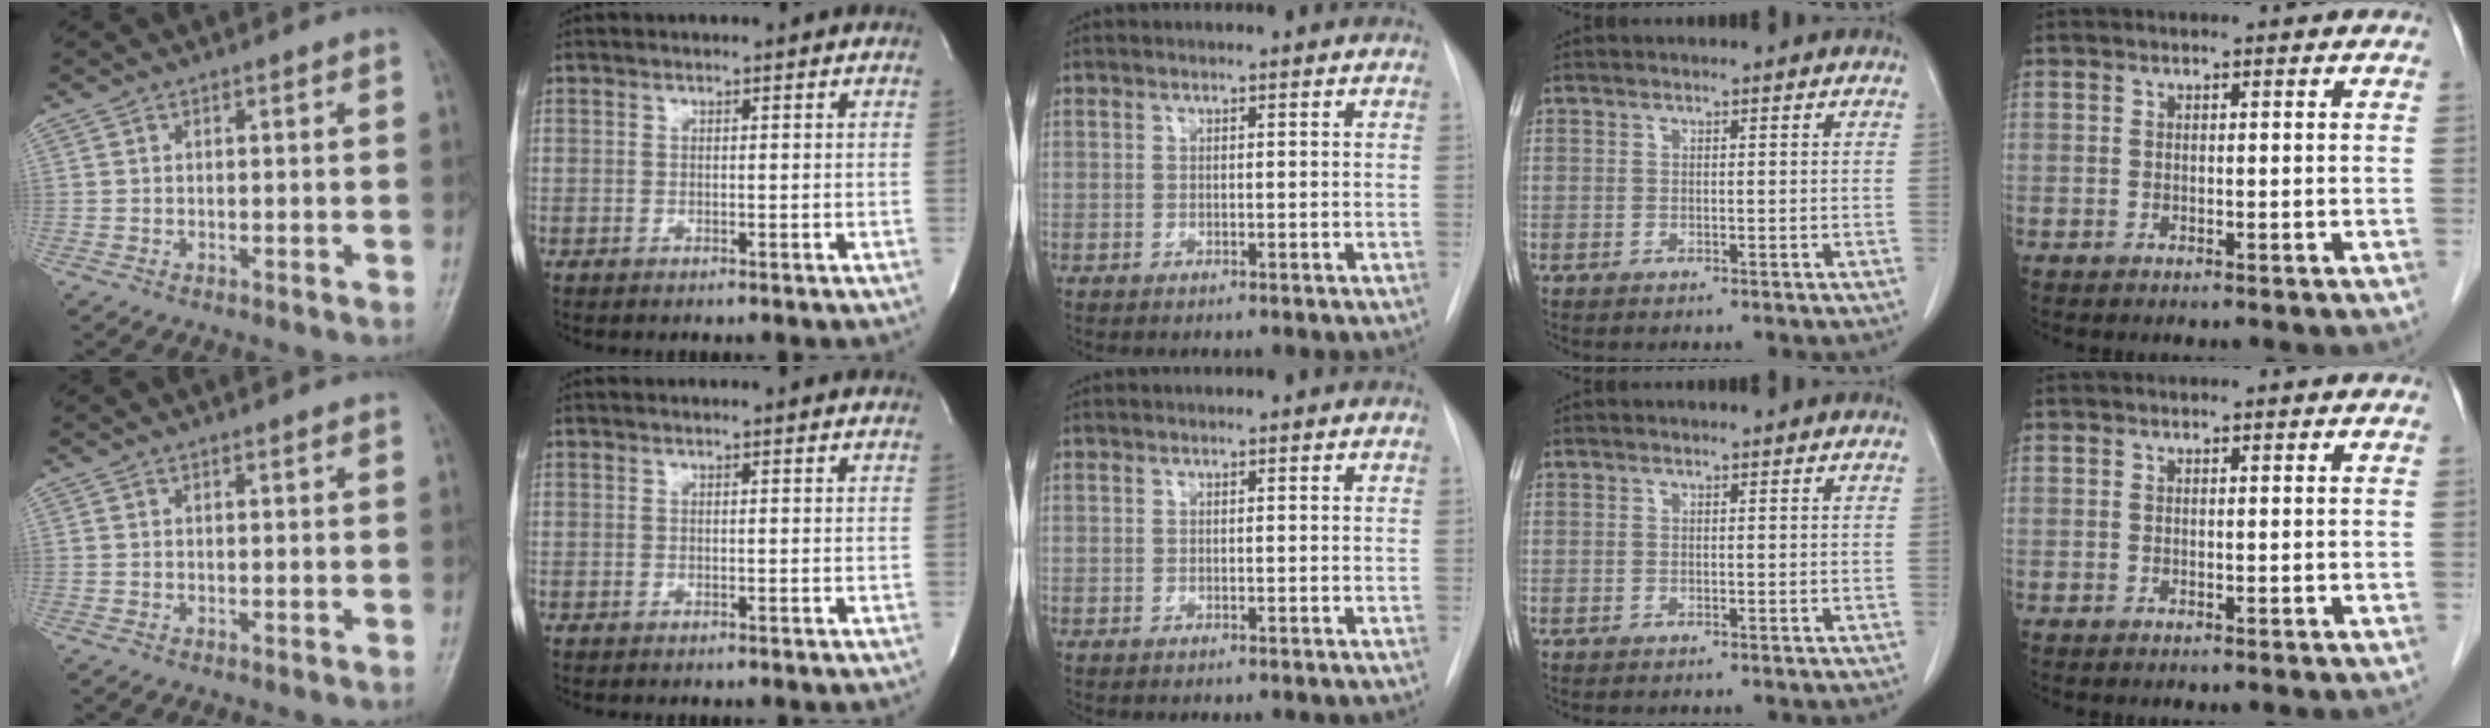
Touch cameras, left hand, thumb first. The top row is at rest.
{"thumb": {"total": 0.7, "force": [0.6, 0.0, 0.4], "torque": [-0.007, -0.002, 0.011]}, "index": {"total": 1.2, "force": [1.2, 0.0, 0.2], "torque": [-0.012, 0.003, 0.012]}}